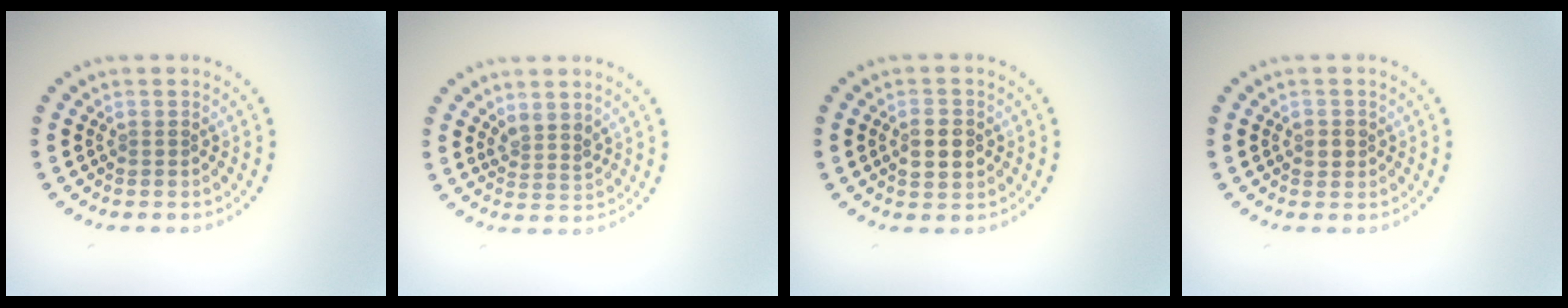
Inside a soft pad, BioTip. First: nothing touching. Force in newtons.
{"total": 1.8, "press": 1.5, "slide": 1.1}
{"total": 2.9, "press": 2.9, "slide": 0.2}
{"total": 1.2, "press": 1.2, "slide": 0.4}